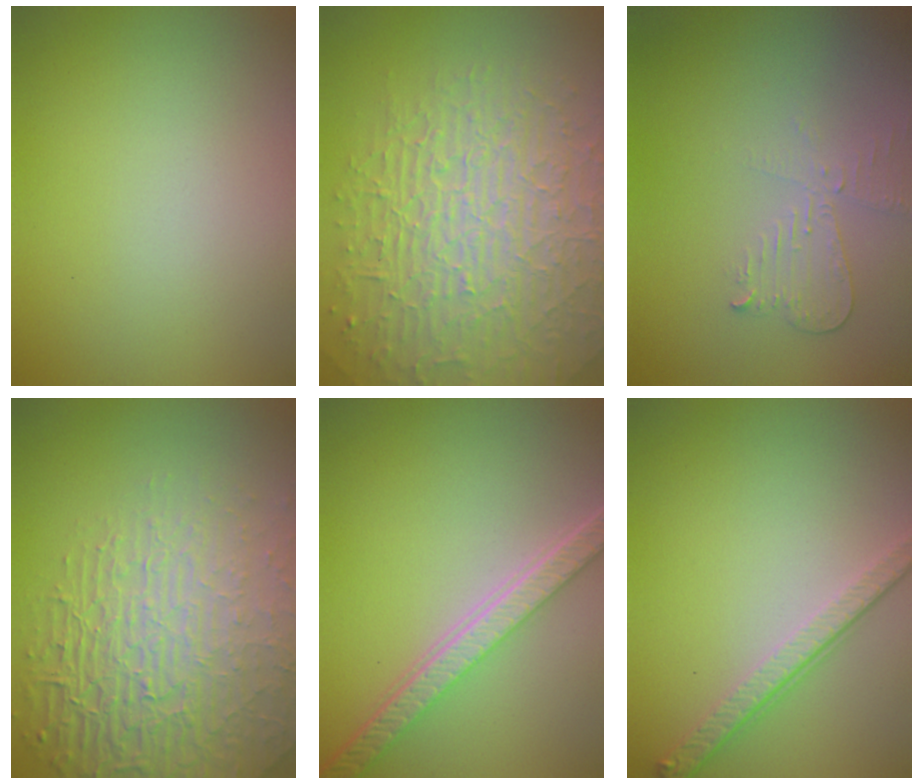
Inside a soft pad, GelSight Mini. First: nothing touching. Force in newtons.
{"total": 9.8, "press": 6.4, "slide": 7.4}
{"total": 2.4, "press": 2.3, "slide": 0.5}
{"total": 8.7, "press": 5.9, "slide": 6.4}
{"total": 5.3, "press": 4.1, "slide": 3.3}
{"total": 3.6, "press": 2.6, "slide": 2.4}